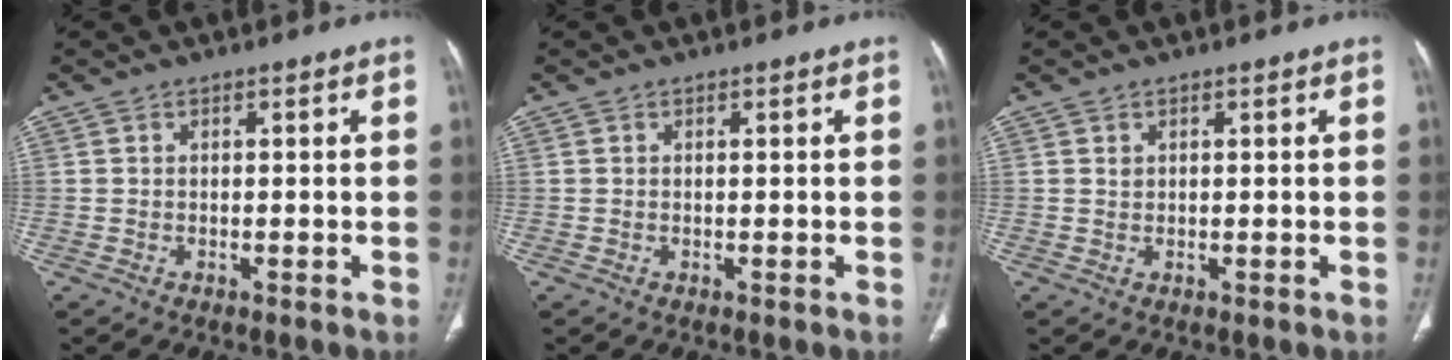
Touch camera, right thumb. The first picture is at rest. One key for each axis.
{"total": 0.0}
{"total": 0.8, "fx": 0.4, "fy": 0.6, "fz": 0.4, "tx": -0.003, "ty": -0.002, "tz": 0.009}